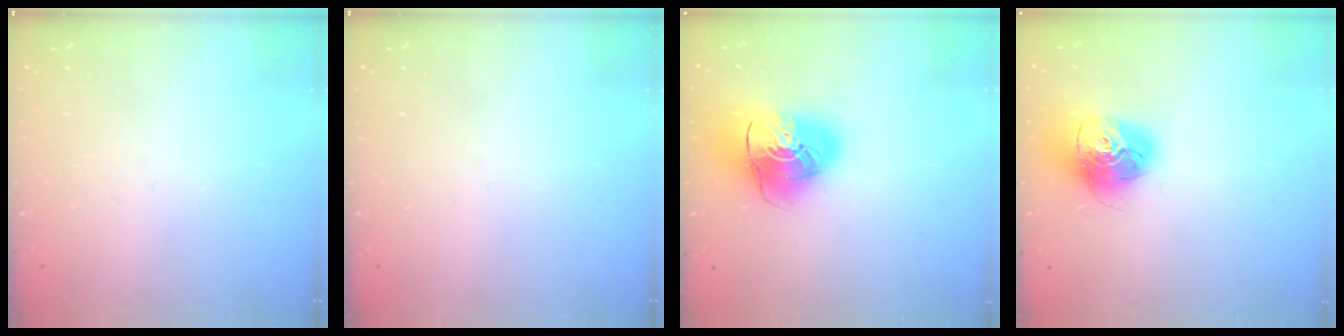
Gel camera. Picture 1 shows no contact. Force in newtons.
{"total": 0.0}
{"total": 15.4, "press": 15.2, "slide": 2.3}
{"total": 15.3, "press": 15.2, "slide": 1.8}